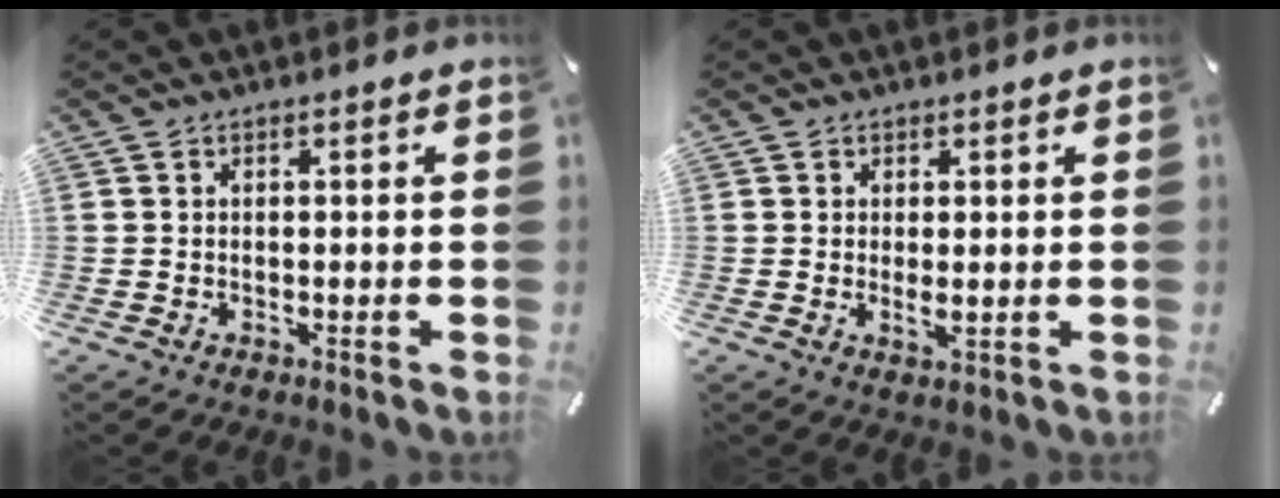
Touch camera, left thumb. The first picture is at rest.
{"total": 2.5, "force": [0.2, 0.5, 2.4], "torque": [-0.036, -0.007, 0.002]}